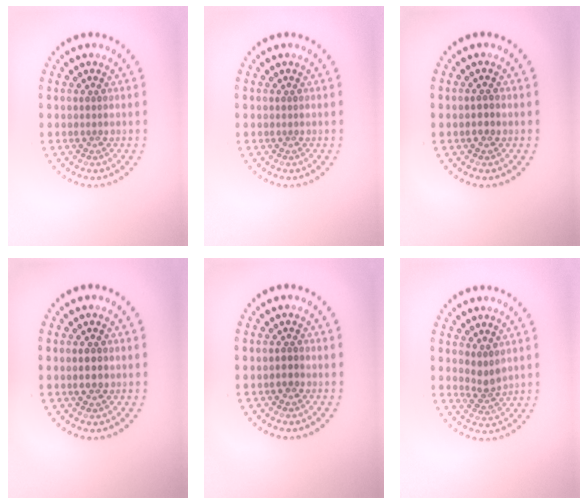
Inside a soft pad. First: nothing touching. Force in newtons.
{"total": 0.0}
{"total": 1.1, "press": 1.1, "slide": 0.2}
{"total": 1.3, "press": 1.3, "slide": 0.1}
{"total": 0.9, "press": 0.8, "slide": 0.4}
{"total": 2.0, "press": 1.6, "slide": 1.3}